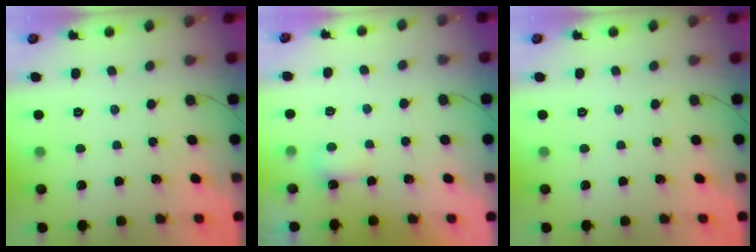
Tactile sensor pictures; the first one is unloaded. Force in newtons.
{"total": 3.0, "press": 2.9, "slide": 0.8}
{"total": 0.0}